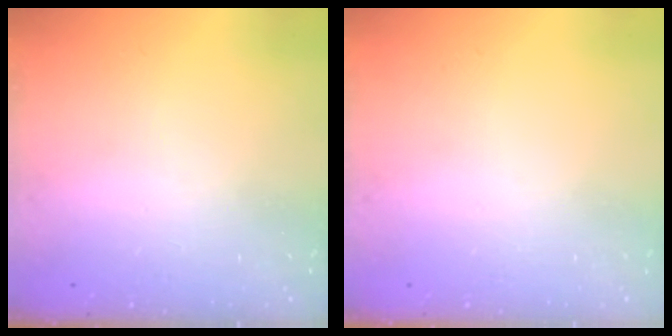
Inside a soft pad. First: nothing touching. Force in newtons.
{"total": 0.0}